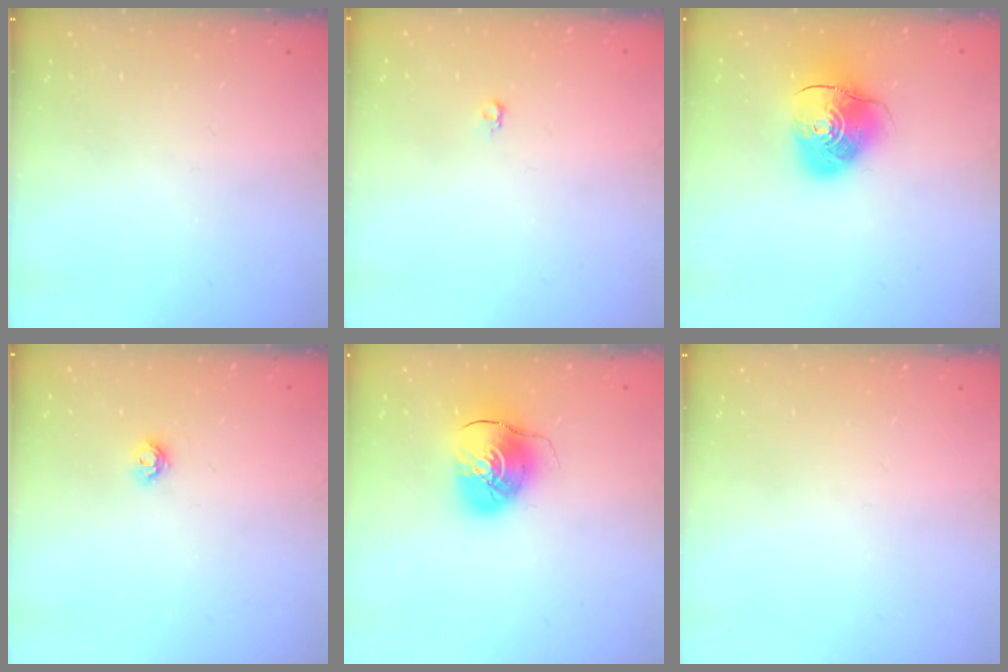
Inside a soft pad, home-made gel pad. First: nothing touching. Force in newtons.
{"total": 3.6, "press": 3.5, "slide": 0.8}
{"total": 10.8, "press": 10.6, "slide": 1.7}
{"total": 4.3, "press": 4.3, "slide": 0.6}
{"total": 9.7, "press": 9.6, "slide": 1.4}
{"total": 0.0}